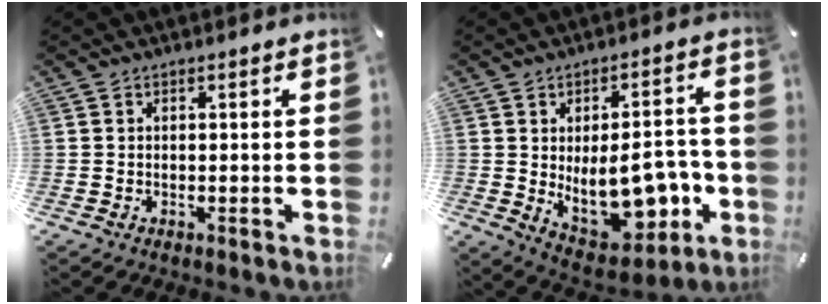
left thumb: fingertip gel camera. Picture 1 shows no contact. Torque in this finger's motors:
{"motor_torque": [0.61, 2.57, 0.45, 0.01, 0.45]}